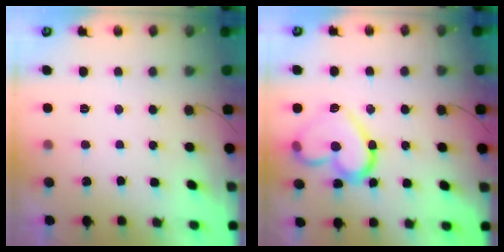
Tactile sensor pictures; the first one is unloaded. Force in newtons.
{"total": 16.6, "press": 16.5, "slide": 1.3}